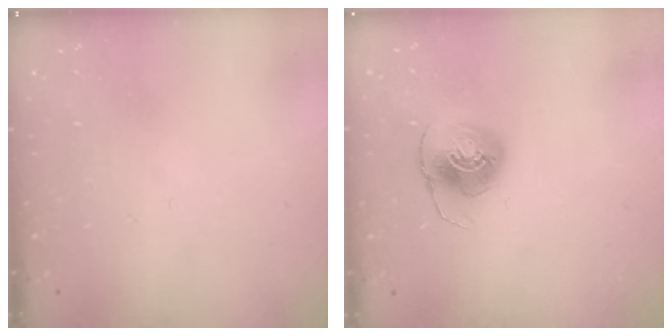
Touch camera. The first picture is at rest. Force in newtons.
{"total": 7.9, "press": 7.9, "slide": 0.3}